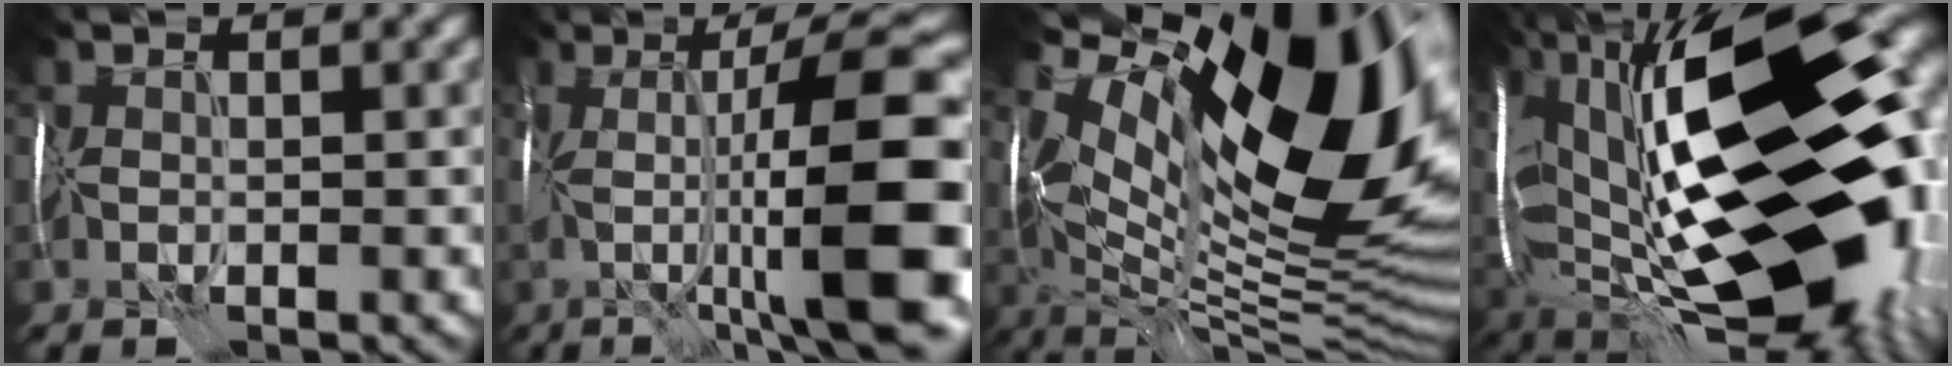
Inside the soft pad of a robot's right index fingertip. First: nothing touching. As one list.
[{"total": 15.9, "force": [-1.7, 3.5, 15.4], "torque": [-0.220, 0.019, -0.022]}, {"total": 18.3, "force": [4.7, 8.6, 15.5], "torque": [-0.253, 0.023, 0.078]}, {"total": 23.9, "force": [1.6, 12.3, 20.4], "torque": [-0.392, -0.022, 0.022]}]